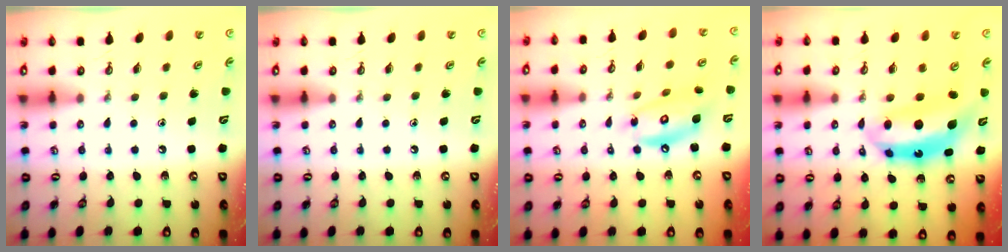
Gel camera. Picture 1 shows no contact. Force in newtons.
{"total": 0.0}
{"total": 13.0, "press": 13.0, "slide": 1.1}
{"total": 7.9, "press": 7.9, "slide": 0.5}